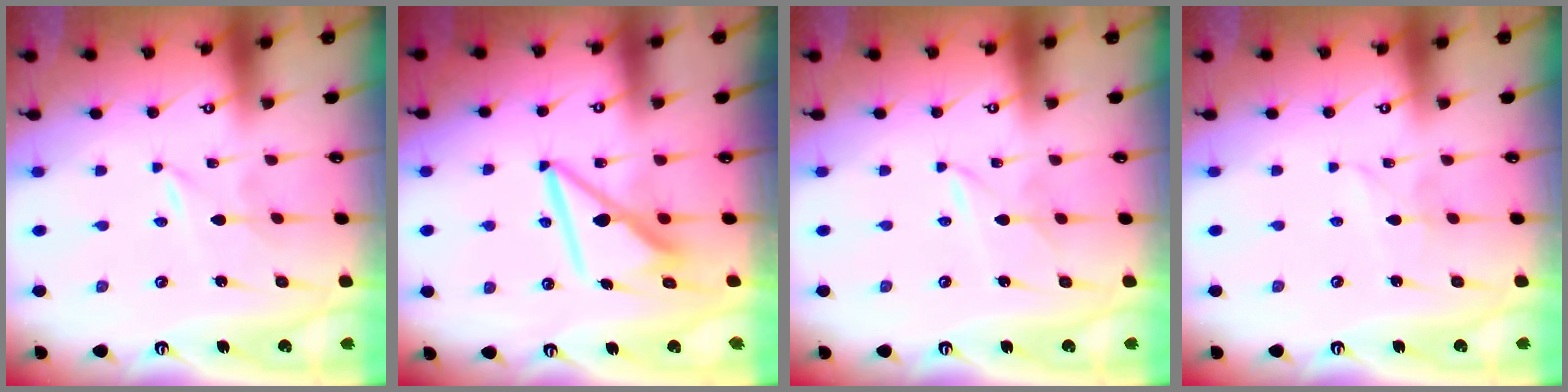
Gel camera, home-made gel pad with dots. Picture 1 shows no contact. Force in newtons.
{"total": 9.1, "press": 9.1, "slide": 0.8}
{"total": 2.5, "press": 2.4, "slide": 0.4}
{"total": 2.3, "press": 2.3, "slide": 0.0}